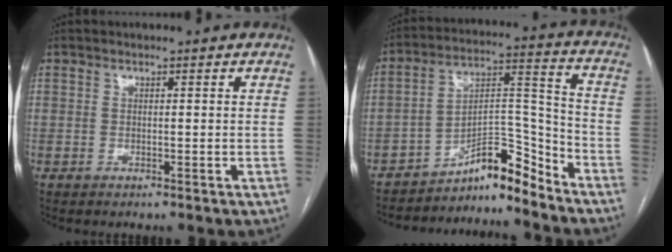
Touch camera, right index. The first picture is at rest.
{"total": 9.1, "force": [-8.3, 1.6, 3.3], "torque": [-0.051, 0.055, -0.137]}